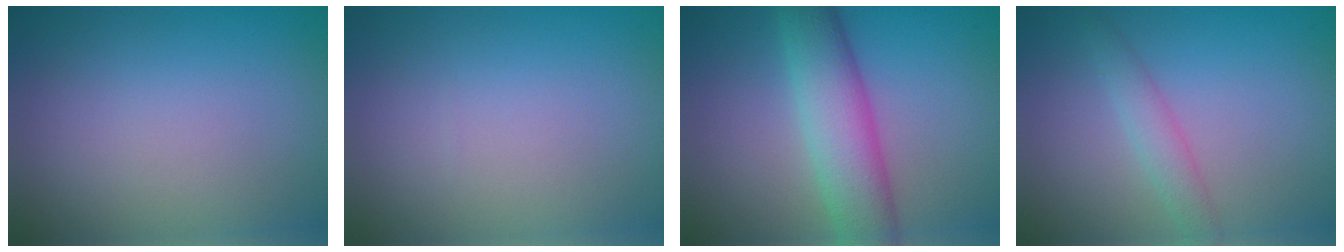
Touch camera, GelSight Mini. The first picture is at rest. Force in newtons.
{"total": 0.0}
{"total": 6.5, "press": 6.5, "slide": 0.1}
{"total": 2.2, "press": 2.2, "slide": 0.2}